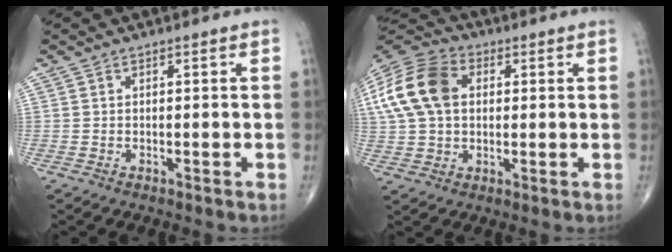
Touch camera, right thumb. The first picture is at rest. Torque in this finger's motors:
{"motor_torque": [-0.13, 0.71, 0.46, 0.05, 0.42]}